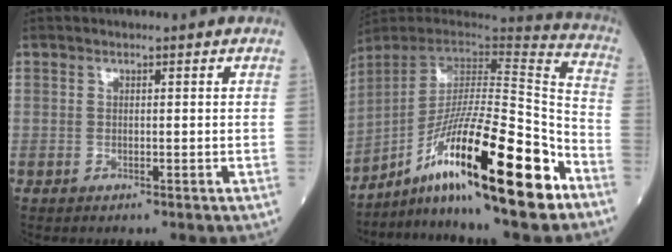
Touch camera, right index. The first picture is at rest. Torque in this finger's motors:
{"motor_torque": [1.45, -0.69, 0.54, 0.14]}